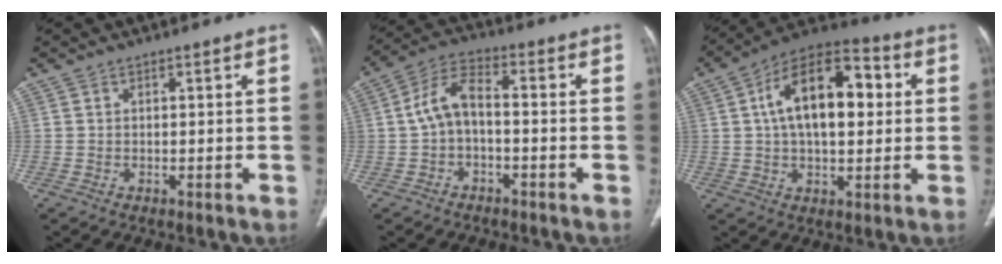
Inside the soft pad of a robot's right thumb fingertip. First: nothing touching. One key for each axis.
{"total": 7.2, "fx": -1.1, "fy": 3.9, "fz": 6.0, "tx": -0.116, "ty": 0.032, "tz": -0.030}
{"total": 18.1, "fx": 3.2, "fy": 9.7, "fz": 15.0, "tx": -0.221, "ty": 0.028, "tz": 0.045}